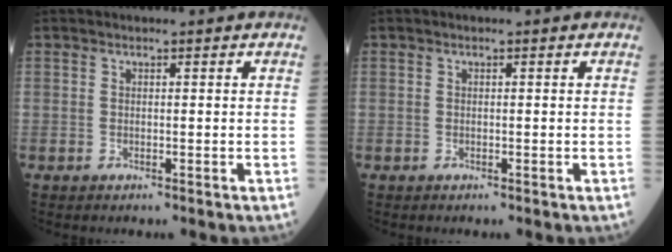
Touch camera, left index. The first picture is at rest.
{"total": 0.0}